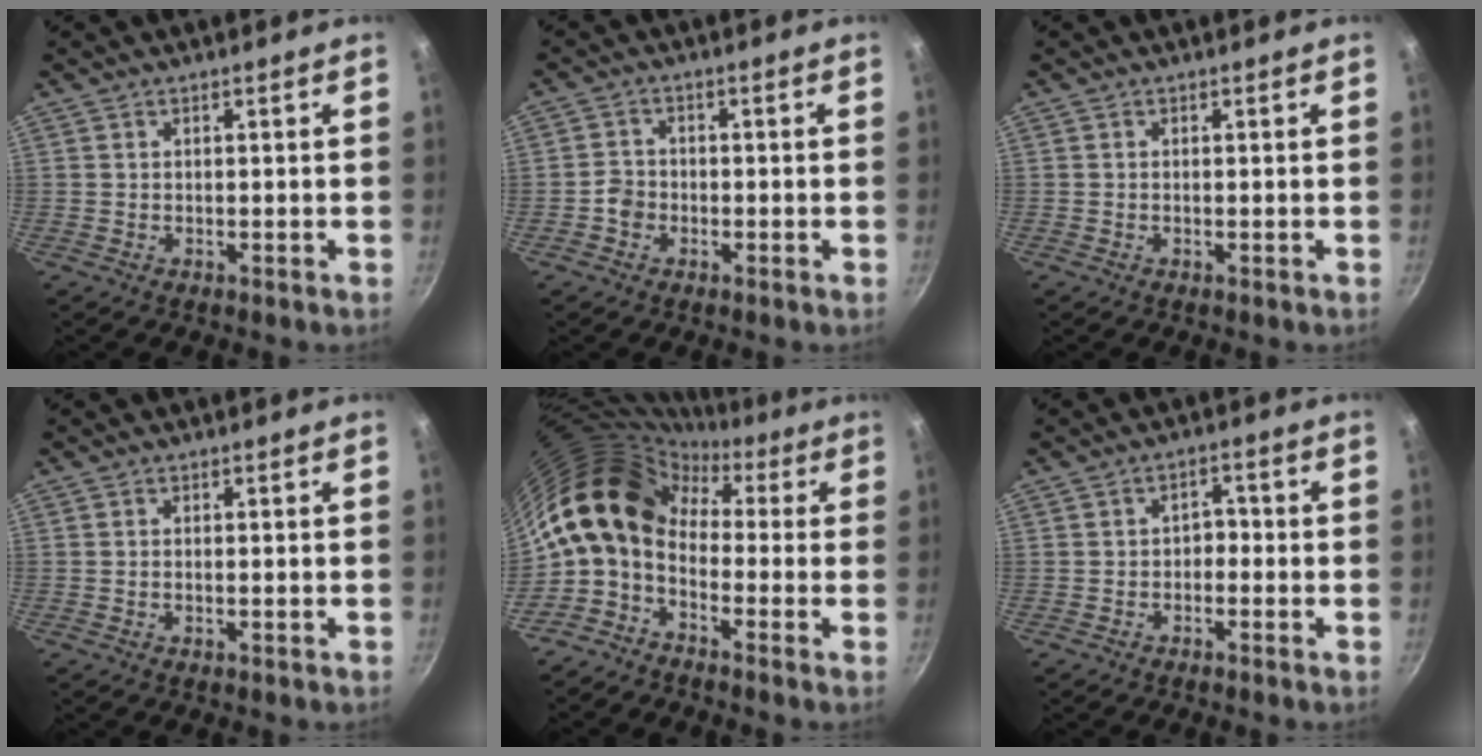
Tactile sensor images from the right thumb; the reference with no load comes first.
{"total": 2.9, "force": [-1.3, 2.4, 1.0], "torque": [-0.004, 0.016, -0.026]}
{"total": 0.0}
{"total": 0.5, "force": [-0.1, 0.1, 0.5], "torque": [-0.011, 0.000, -0.002]}
{"total": 13.9, "force": [0.3, 9.8, 9.8], "torque": [-0.164, 0.042, -0.020]}
{"total": 2.6, "force": [-0.9, 1.8, 1.5], "torque": [-0.005, 0.014, -0.018]}